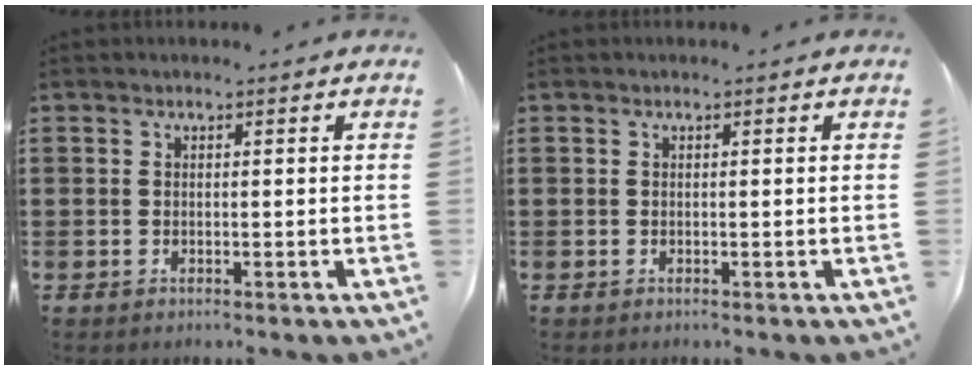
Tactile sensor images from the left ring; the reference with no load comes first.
{"total": 0.0}